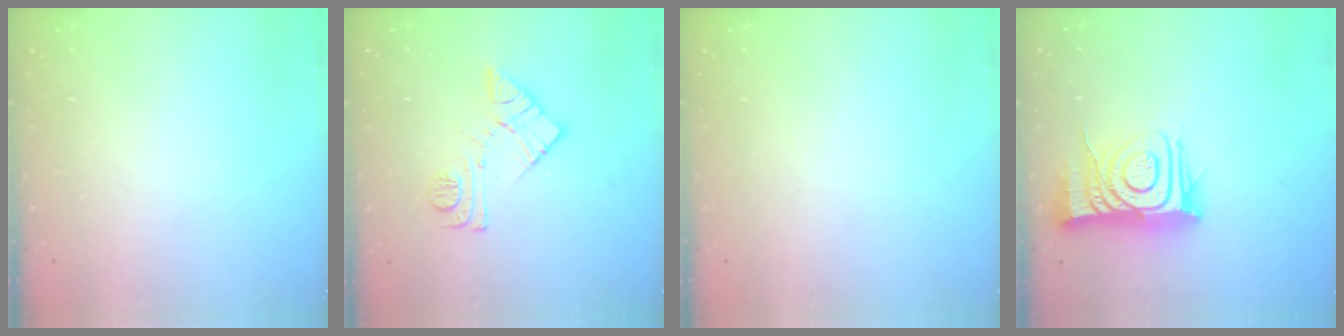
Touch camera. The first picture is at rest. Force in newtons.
{"total": 11.3, "press": 11.3, "slide": 0.4}
{"total": 1.5, "press": 1.5, "slide": 0.1}
{"total": 14.8, "press": 14.7, "slide": 1.0}